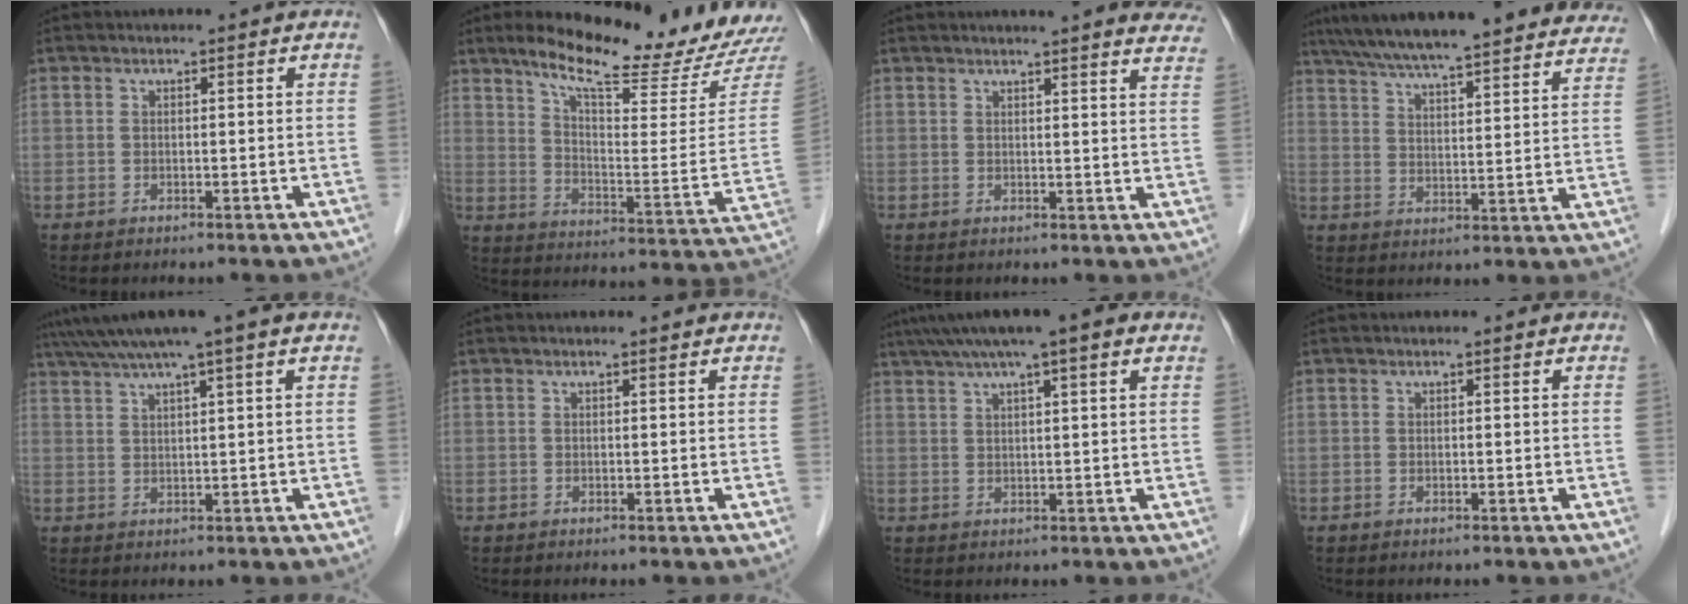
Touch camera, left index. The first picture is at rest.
{"total": 18.9, "force": [17.1, 0.4, 8.1], "torque": [-0.129, -0.067, 0.237]}
{"total": 16.6, "force": [15.3, 1.6, 6.2], "torque": [-0.068, -0.022, 0.163]}
{"total": 30.1, "force": [26.5, 4.3, 13.6], "torque": [-0.222, -0.013, 0.338]}
{"total": 8.5, "force": [6.2, -0.8, 5.7], "torque": [-0.099, 0.037, 0.096]}
{"total": 0.6, "force": [0.6, 0.0, 0.2], "torque": [-0.010, 0.001, 0.008]}
{"total": 10.6, "force": [7.2, 1.0, 7.7], "torque": [-0.125, 0.043, 0.107]}
{"total": 0.0}